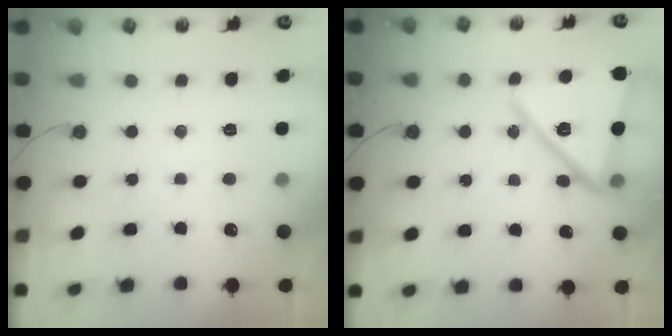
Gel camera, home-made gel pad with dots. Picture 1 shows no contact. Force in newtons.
{"total": 17.4, "press": 17.4, "slide": 1.3}